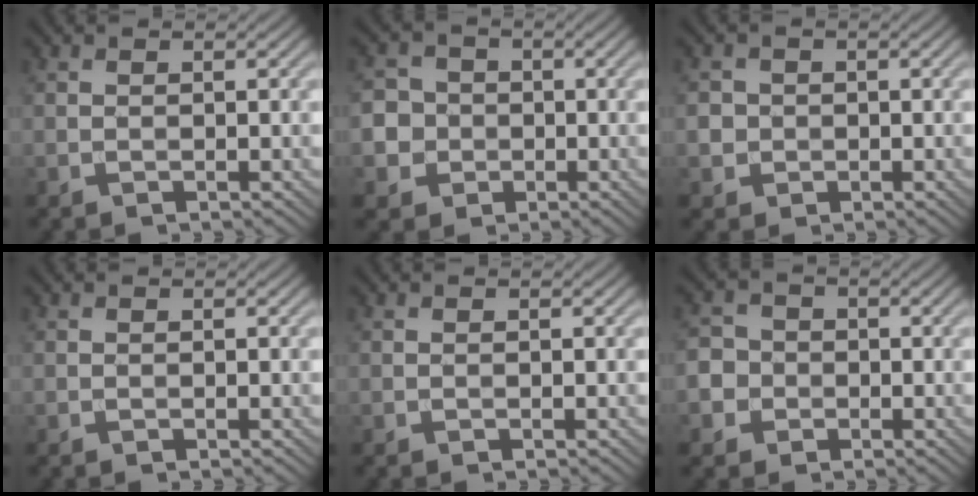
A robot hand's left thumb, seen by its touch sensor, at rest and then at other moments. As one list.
[{"total": 6.1, "force": [-1.0, 5.8, 1.4], "torque": [-0.048, 0.007, -0.049]}, {"total": 2.6, "force": [-0.2, 2.5, 0.5], "torque": [-0.011, -0.002, -0.013]}, {"total": 0.0}, {"total": 0.0}, {"total": 4.6, "force": [-1.2, 4.3, 1.1], "torque": [-0.026, 0.003, -0.042]}]